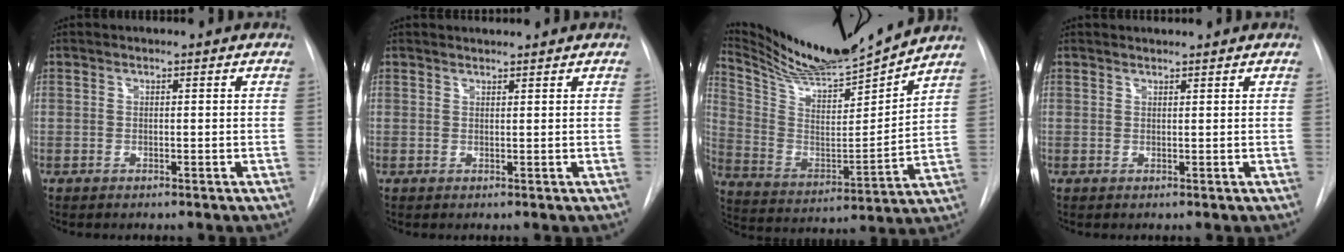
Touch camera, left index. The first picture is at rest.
{"total": 0.9, "force": [0.9, -0.1, -0.1], "torque": [-0.004, 0.005, 0.022]}
{"total": 17.4, "force": [16.4, -0.1, 5.8], "torque": [-0.119, -0.030, 0.283]}
{"total": 0.7, "force": [0.7, -0.2, -0.1], "torque": [-0.004, 0.004, 0.017]}